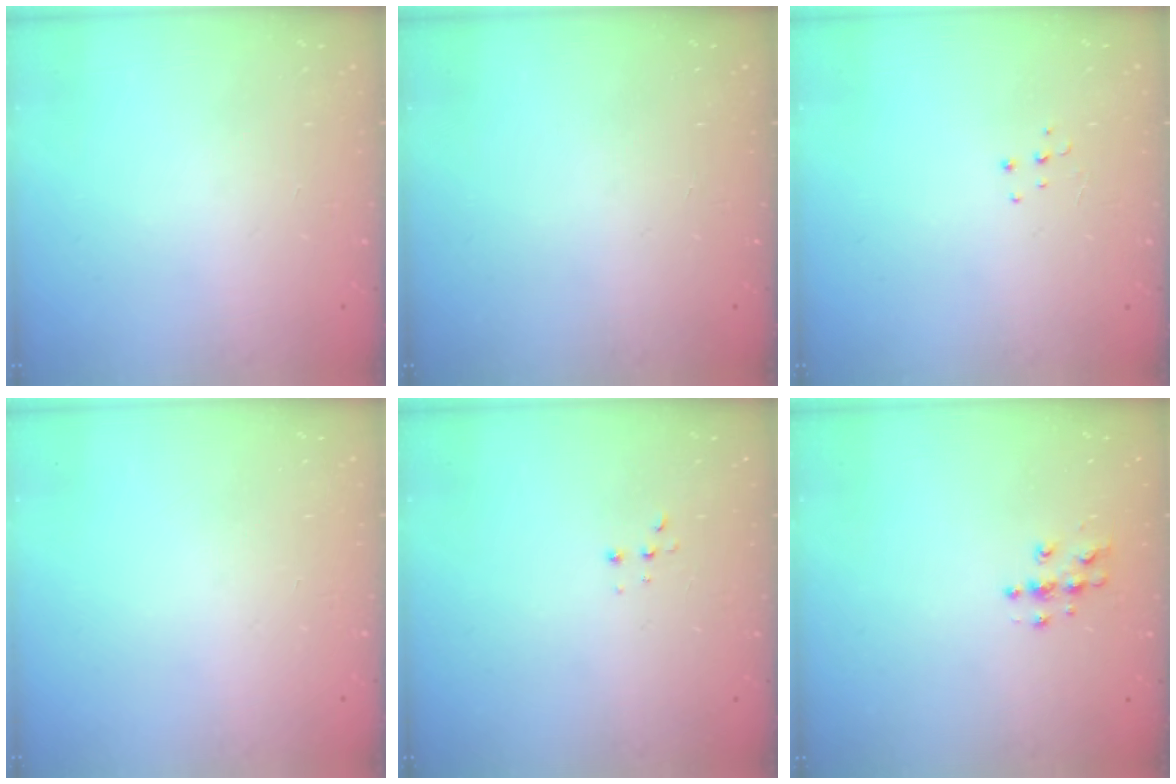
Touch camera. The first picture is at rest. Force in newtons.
{"total": 0.0}
{"total": 4.3, "press": 4.3, "slide": 0.3}
{"total": 0.0}
{"total": 2.2, "press": 2.2, "slide": 0.5}
{"total": 5.0, "press": 5.0, "slide": 0.2}